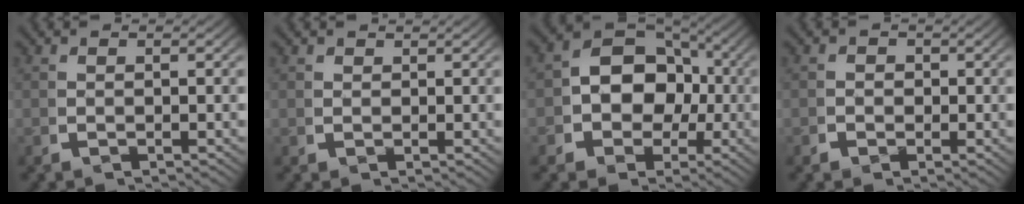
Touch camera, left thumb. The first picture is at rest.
{"total": 0.9, "force": [0.3, 0.4, -0.7], "torque": [0.010, -0.006, 0.007]}
{"total": 8.7, "force": [0.0, 7.1, 4.9], "torque": [-0.080, -0.024, 0.008]}
{"total": 1.1, "force": [-0.2, 1.0, -0.4], "torque": [0.015, -0.008, -0.006]}